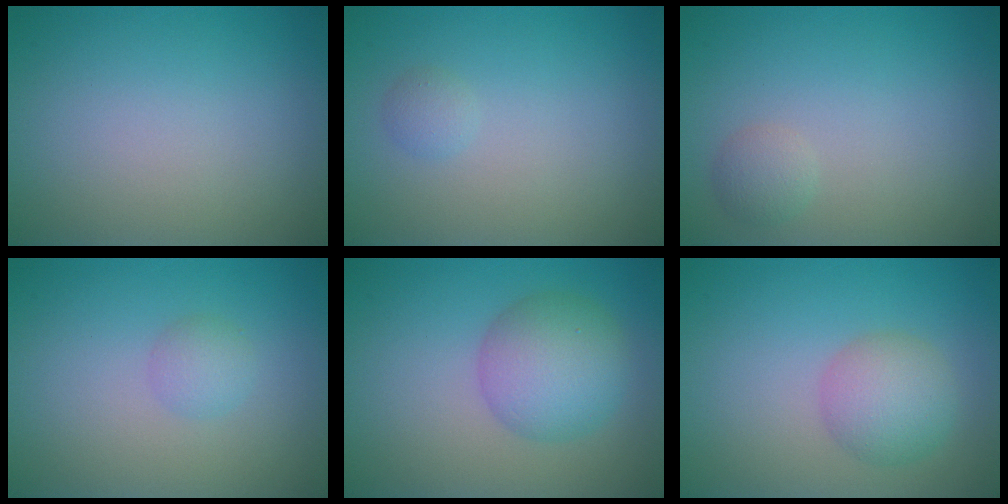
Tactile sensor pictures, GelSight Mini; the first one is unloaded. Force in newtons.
{"total": 0.8, "press": 0.8, "slide": 0.0}
{"total": 1.3, "press": 1.3, "slide": 0.0}
{"total": 1.5, "press": 1.5, "slide": 0.1}
{"total": 5.2, "press": 5.2, "slide": 0.2}
{"total": 3.5, "press": 3.5, "slide": 0.1}